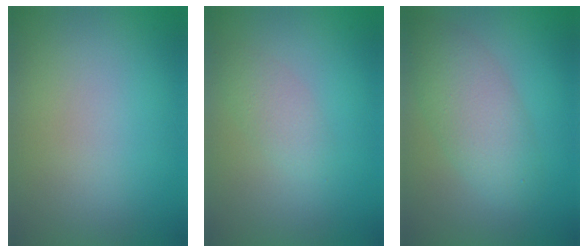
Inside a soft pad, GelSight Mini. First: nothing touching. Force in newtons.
{"total": 1.7, "press": 1.7, "slide": 0.0}
{"total": 4.2, "press": 4.2, "slide": 0.2}